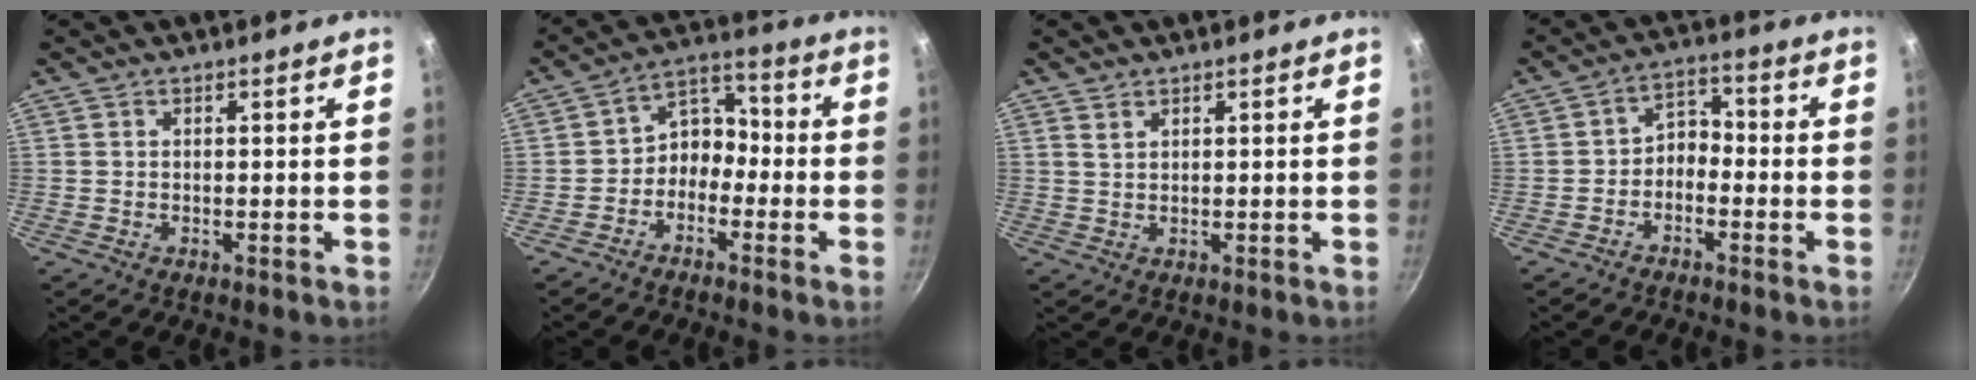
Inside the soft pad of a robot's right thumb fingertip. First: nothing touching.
{"total": 7.0, "force": [-2.5, 5.4, 3.6], "torque": [-0.020, 0.049, -0.060]}
{"total": 1.5, "force": [1.1, 0.8, 0.8], "torque": [-0.013, -0.005, 0.021]}
{"total": 4.5, "force": [-1.9, 3.1, 2.6], "torque": [-0.021, 0.037, -0.041]}